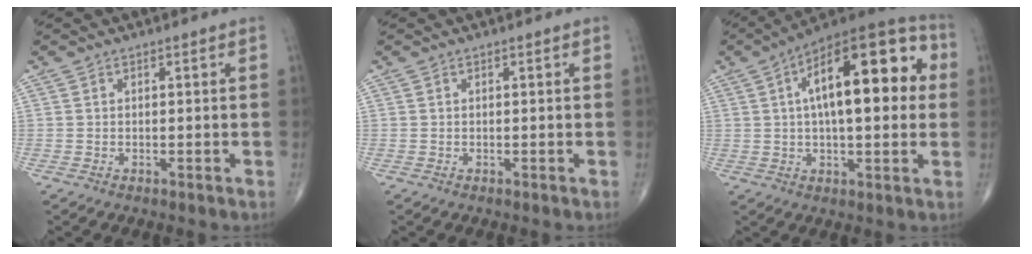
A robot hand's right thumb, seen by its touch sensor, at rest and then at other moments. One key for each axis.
{"total": 0.0}
{"total": 22.5, "fx": 4.4, "fy": 9.2, "fz": 20.0, "tx": -0.285, "ty": 0.025, "tz": 0.057}